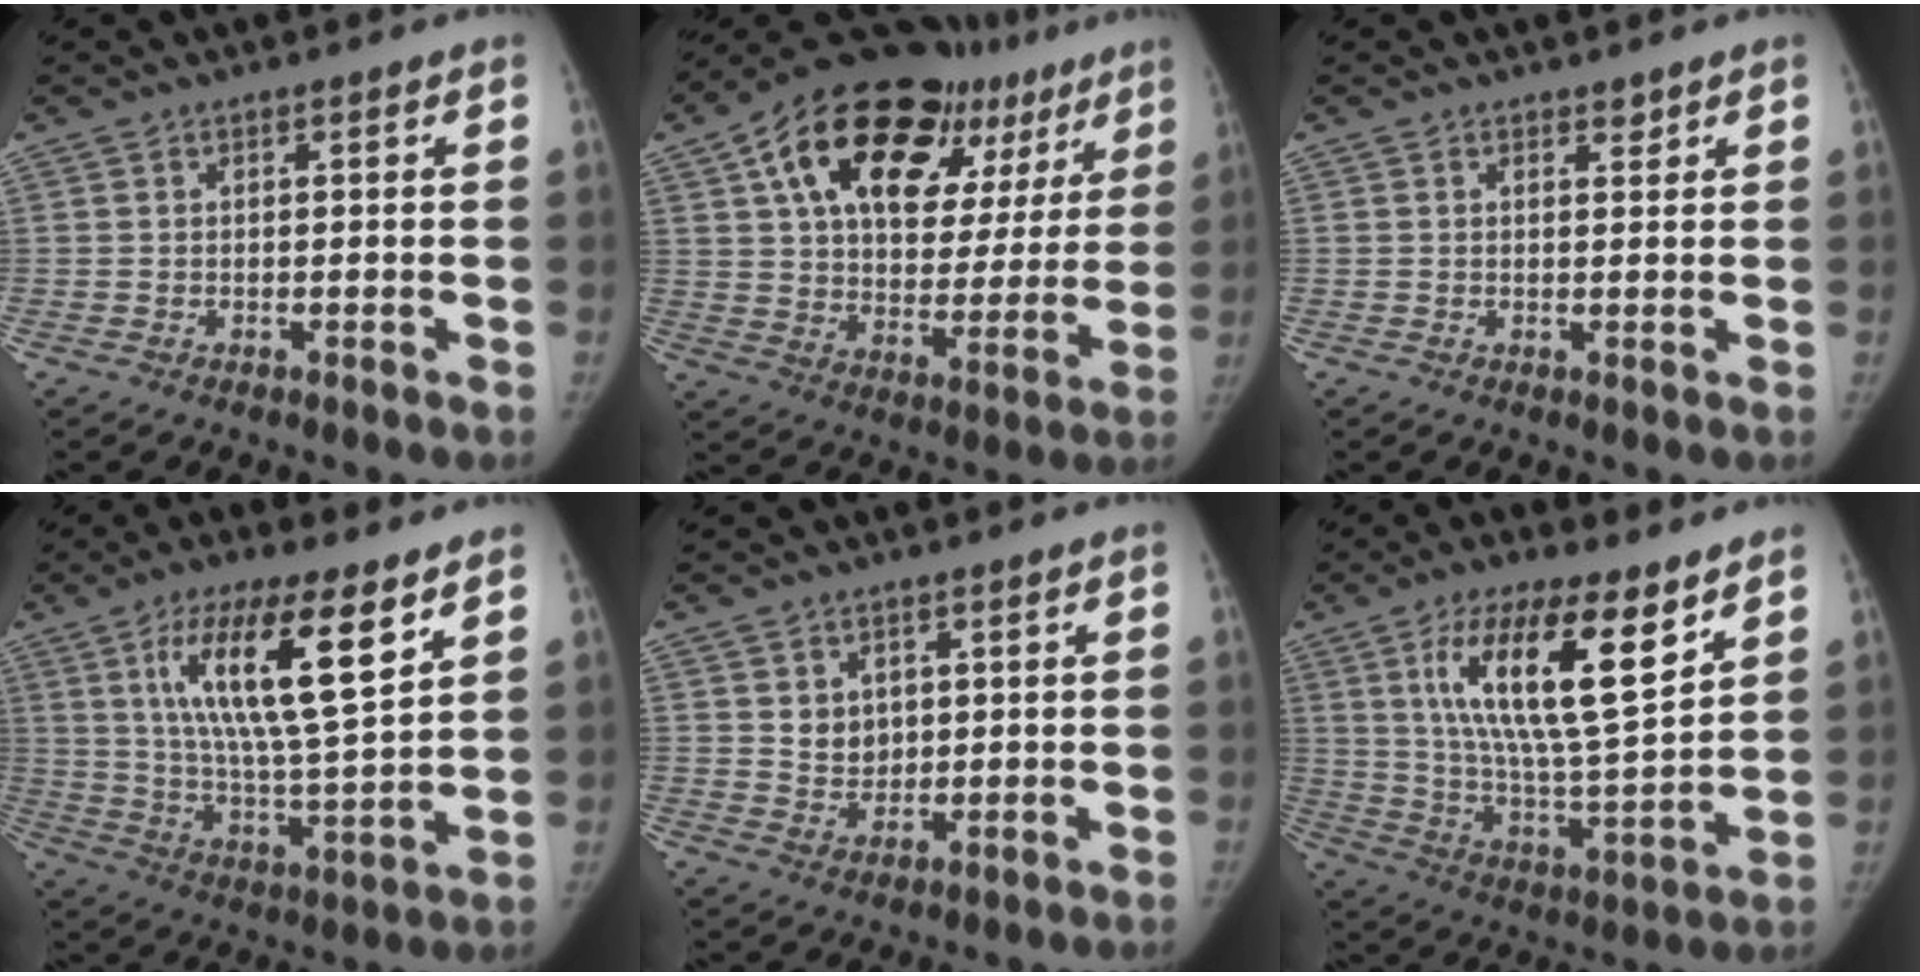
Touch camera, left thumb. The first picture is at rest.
{"total": 29.0, "force": [14.8, 16.6, 18.6], "torque": [-0.243, 0.016, 0.234]}
{"total": 1.0, "force": [0.9, 0.5, 0.3], "torque": [0.006, -0.006, 0.012]}
{"total": 17.6, "force": [8.1, 4.1, 15.0], "torque": [-0.258, -0.040, 0.145]}
{"total": 4.3, "force": [1.4, 3.6, 2.0], "torque": [-0.011, -0.013, 0.032]}
{"total": 19.1, "force": [9.0, 5.7, 15.9], "torque": [-0.260, -0.045, 0.161]}